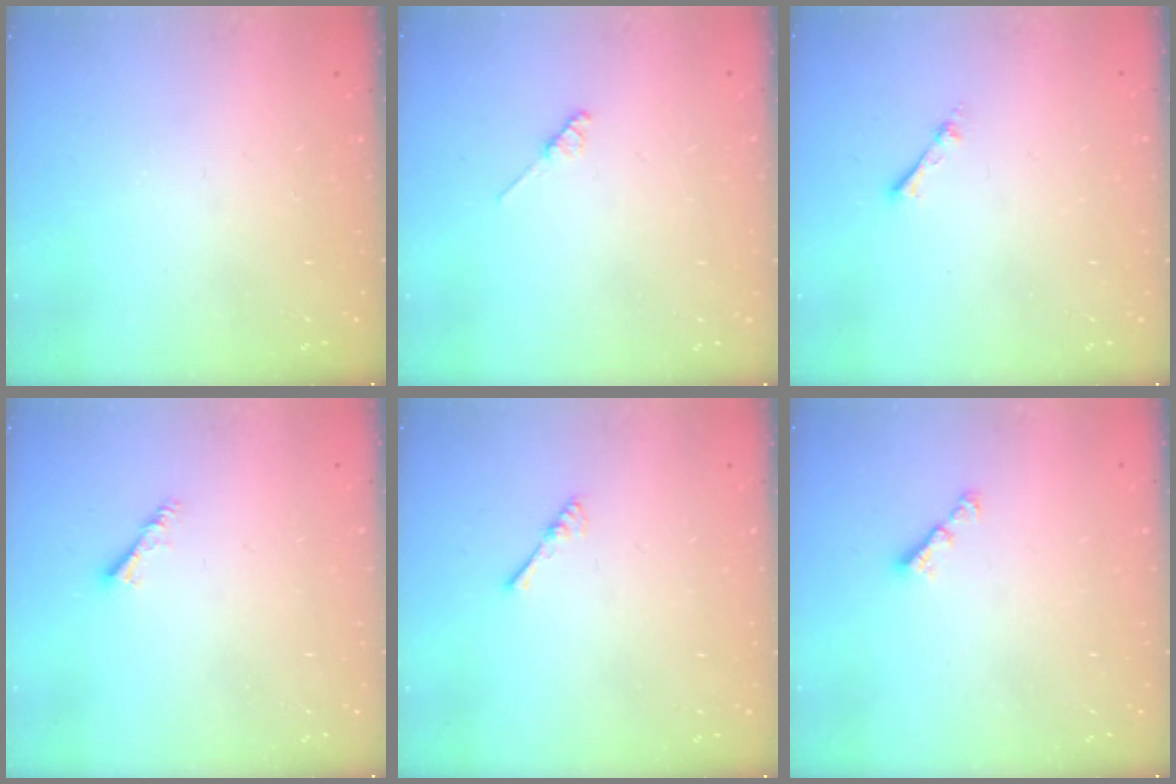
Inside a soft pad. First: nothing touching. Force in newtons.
{"total": 2.0, "press": 1.9, "slide": 0.3}
{"total": 1.9, "press": 1.9, "slide": 0.3}
{"total": 3.0, "press": 2.9, "slide": 0.6}
{"total": 2.4, "press": 2.4, "slide": 0.5}
{"total": 2.9, "press": 2.8, "slide": 0.6}